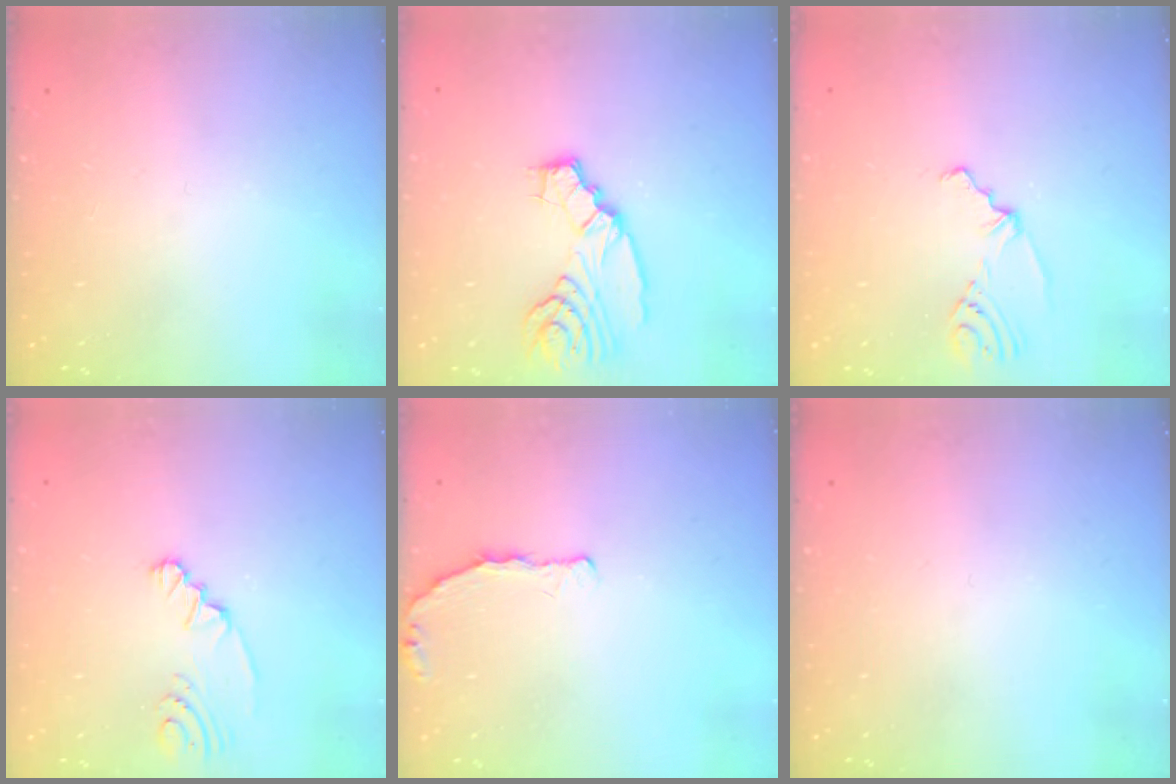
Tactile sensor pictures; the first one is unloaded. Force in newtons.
{"total": 10.3, "press": 10.3, "slide": 1.0}
{"total": 2.3, "press": 1.9, "slide": 1.4}
{"total": 2.6, "press": 2.1, "slide": 1.5}
{"total": 3.6, "press": 3.2, "slide": 1.6}
{"total": 0.0}